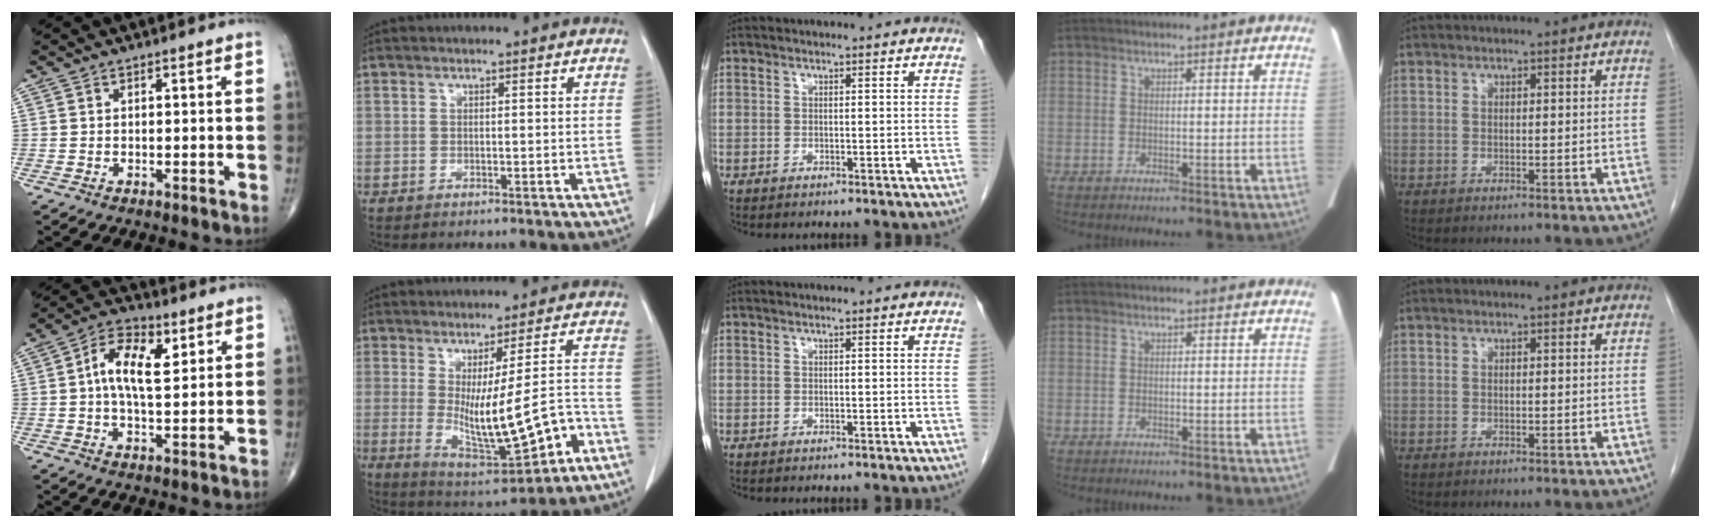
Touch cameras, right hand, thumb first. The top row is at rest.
{"thumb": {"total": 10.1, "force": [2.6, 5.0, 8.4], "torque": [-0.132, 0.005, 0.038]}, "index": {"total": 13.6, "force": [-3.4, 2.3, 13.0], "torque": [-0.199, -0.014, -0.032]}}